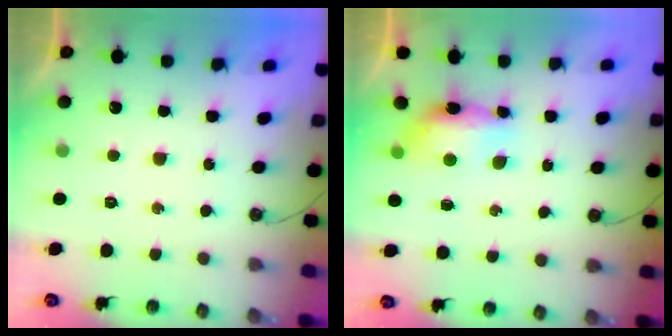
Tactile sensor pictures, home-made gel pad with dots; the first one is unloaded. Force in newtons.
{"total": 7.6, "press": 7.5, "slide": 1.0}